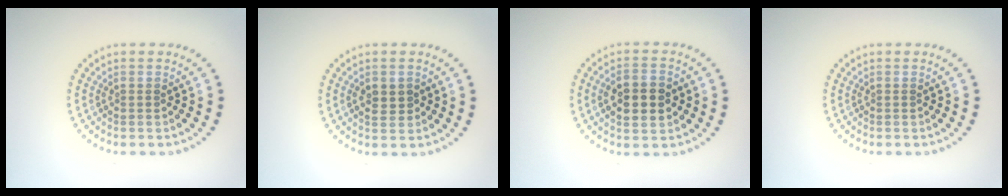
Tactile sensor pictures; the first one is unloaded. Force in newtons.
{"total": 1.6, "press": 1.6, "slide": 0.1}
{"total": 4.6, "press": 4.6, "slide": 0.1}
{"total": 0.0}